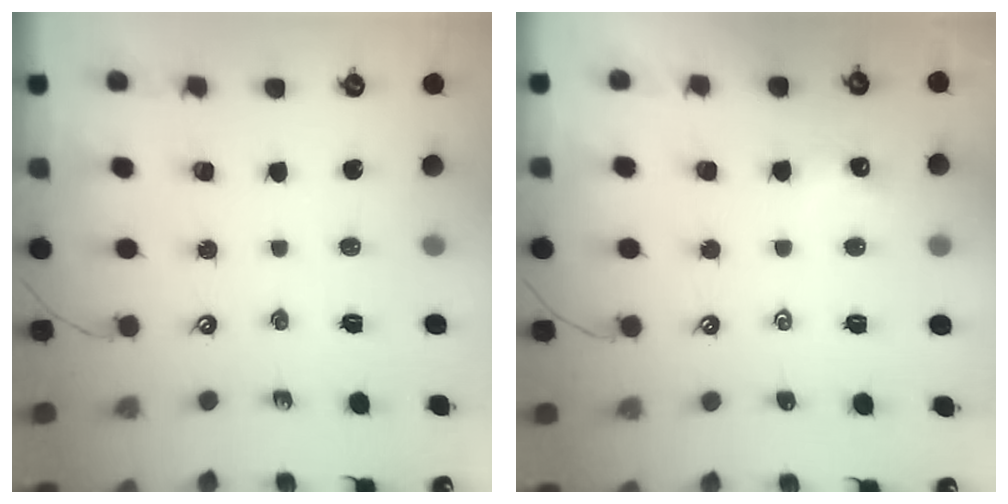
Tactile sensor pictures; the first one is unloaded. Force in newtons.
{"total": 2.5, "press": 2.4, "slide": 0.7}